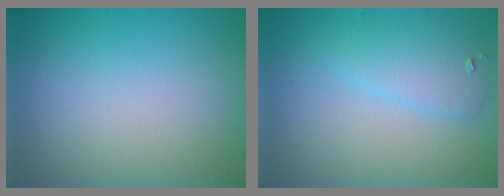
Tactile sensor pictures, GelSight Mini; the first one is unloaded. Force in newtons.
{"total": 2.6, "press": 2.6, "slide": 0.2}